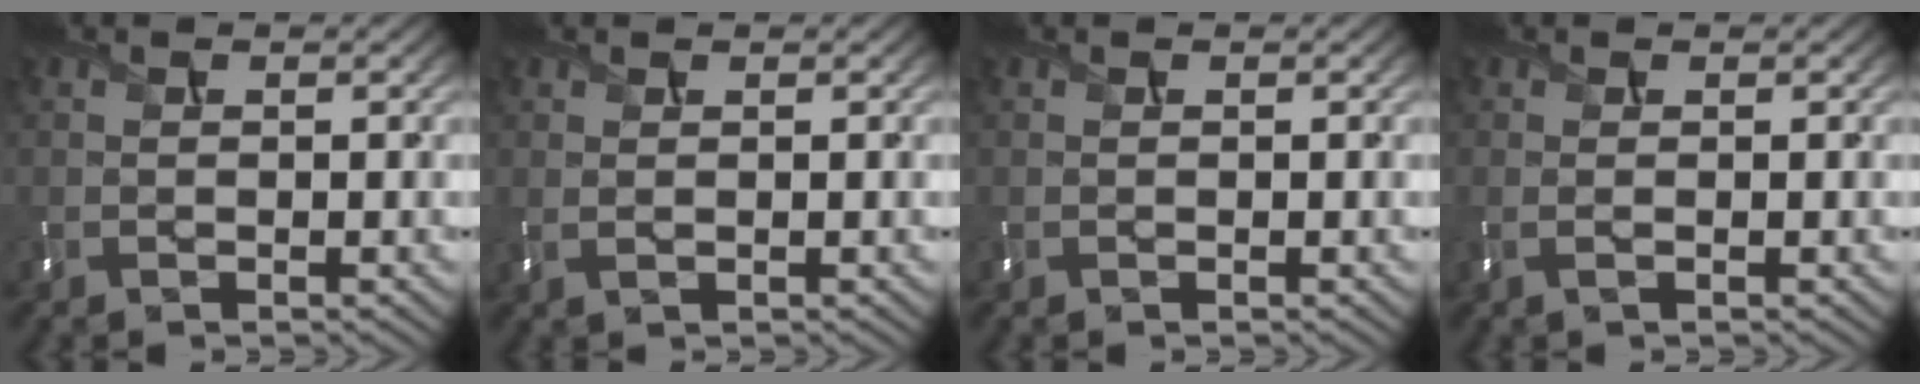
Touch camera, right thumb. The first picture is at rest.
{"total": 1.0, "force": [0.6, 0.2, 0.8], "torque": [-0.021, 0.003, 0.012]}
{"total": 0.0}
{"total": 0.9, "force": [0.1, 0.0, 0.9], "torque": [-0.021, 0.002, 0.001]}